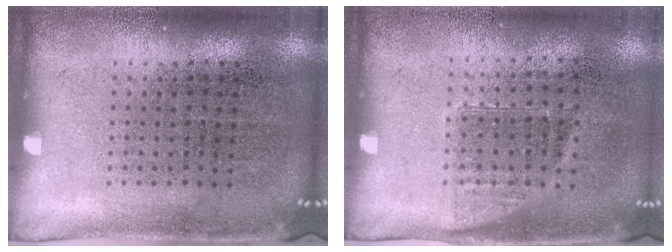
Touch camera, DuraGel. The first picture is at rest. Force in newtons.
{"total": 0.9, "press": 0.7, "slide": 0.5}